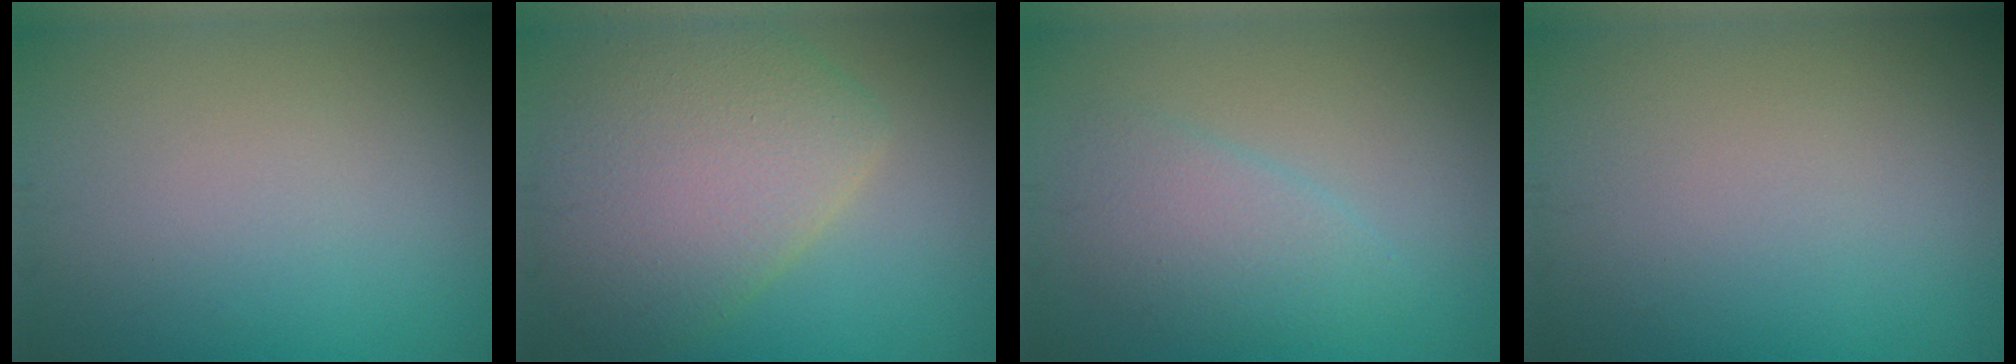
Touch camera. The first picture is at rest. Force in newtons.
{"total": 7.2, "press": 7.1, "slide": 0.3}
{"total": 3.0, "press": 3.0, "slide": 0.2}
{"total": 0.0}